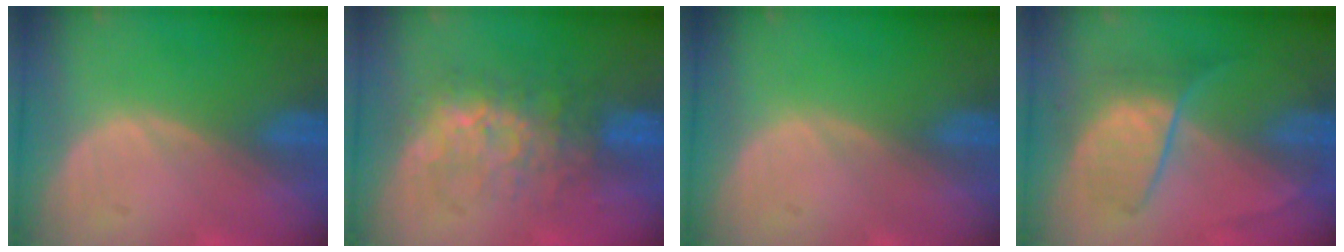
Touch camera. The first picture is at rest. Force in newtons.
{"total": 8.0, "press": 7.8, "slide": 1.8}
{"total": 0.0}
{"total": 6.3, "press": 6.3, "slide": 0.7}